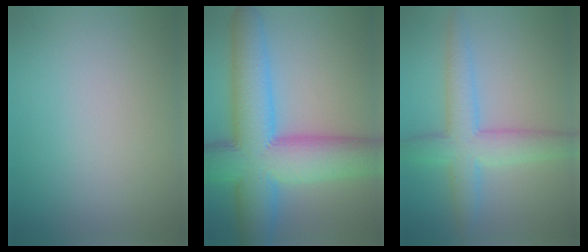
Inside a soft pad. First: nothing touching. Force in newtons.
{"total": 13.3, "press": 13.3, "slide": 0.2}
{"total": 5.4, "press": 5.4, "slide": 0.1}